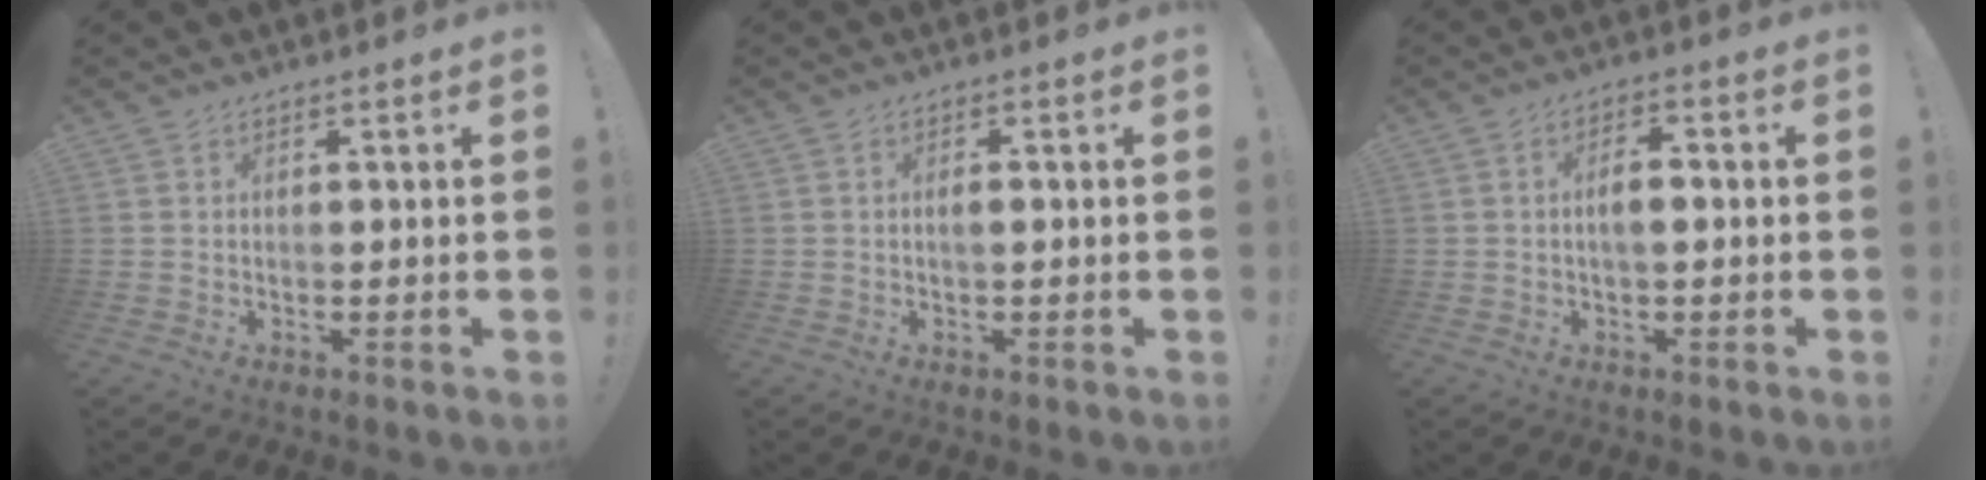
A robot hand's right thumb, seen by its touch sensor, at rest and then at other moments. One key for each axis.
{"total": 1.4, "fx": -0.2, "fy": 0.3, "fz": 1.3, "tx": -0.020, "ty": 0.000, "tz": -0.006}
{"total": 4.3, "fx": -0.4, "fy": 1.7, "fz": 4.0, "tx": -0.060, "ty": 0.006, "tz": -0.012}